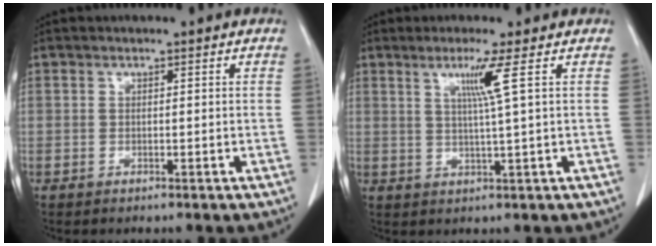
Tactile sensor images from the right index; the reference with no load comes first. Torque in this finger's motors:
{"motor_torque": [0.43, 0.11, 0.19, 0.10]}